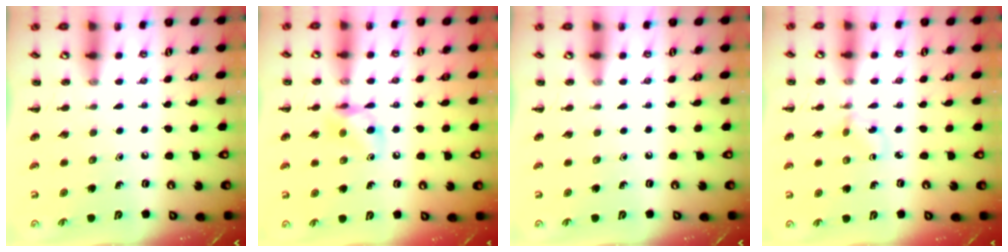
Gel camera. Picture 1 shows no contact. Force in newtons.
{"total": 8.7, "press": 8.6, "slide": 1.0}
{"total": 0.0}
{"total": 1.2, "press": 1.0, "slide": 0.7}